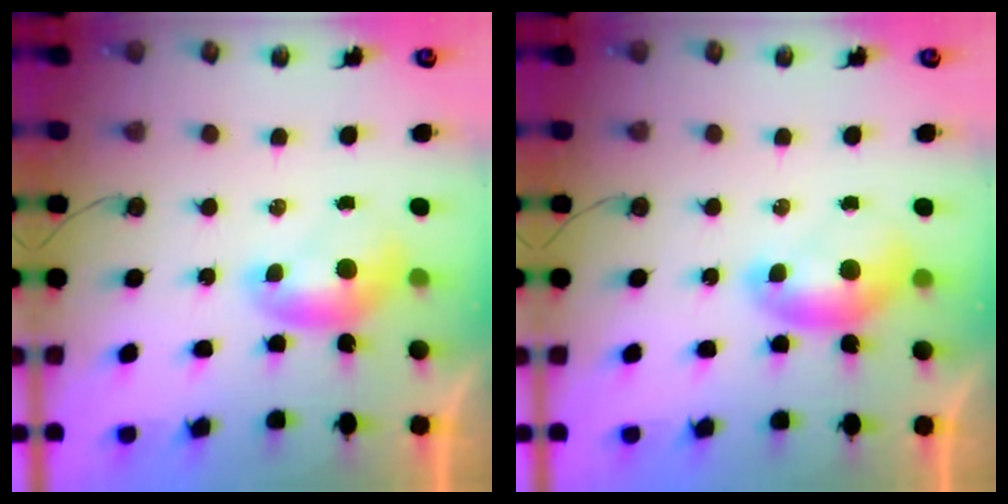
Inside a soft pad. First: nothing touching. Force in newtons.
{"total": 1.5, "press": 1.4, "slide": 0.6}